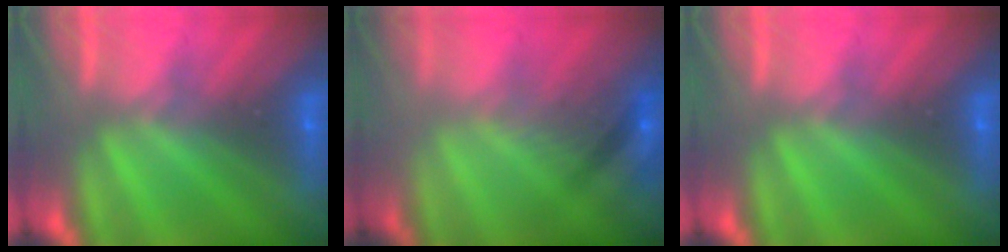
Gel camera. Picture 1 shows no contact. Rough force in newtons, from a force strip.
{"total": 2.8}
{"total": 0.0}